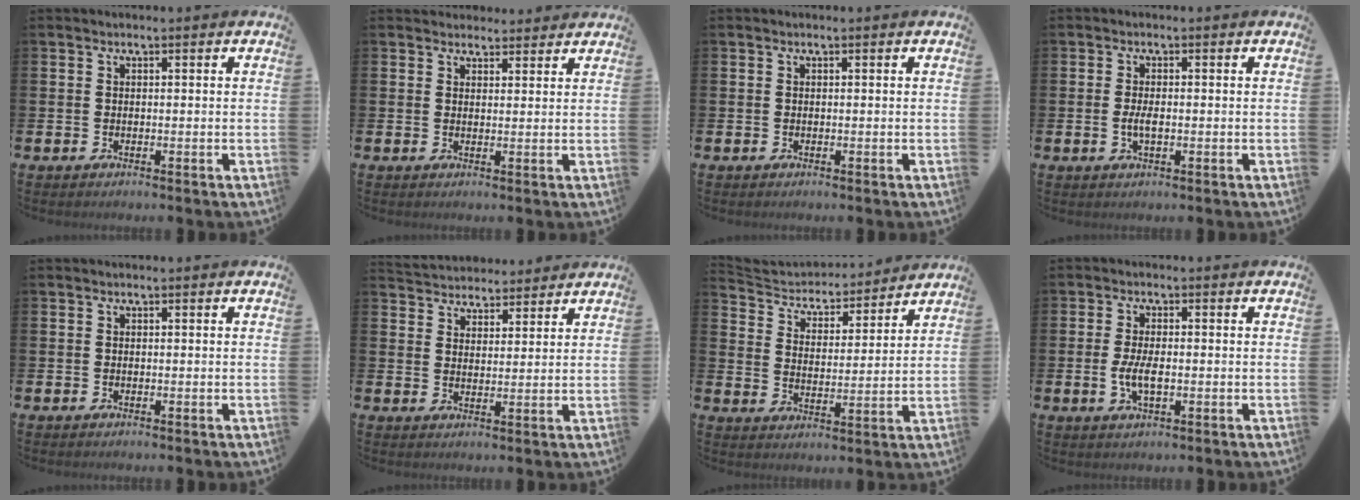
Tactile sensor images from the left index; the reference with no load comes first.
{"total": 2.6, "force": [2.5, 0.8, -0.3], "torque": [0.013, -0.011, 0.043]}
{"total": 0.0}
{"total": 2.2, "force": [-0.2, 0.8, 2.0], "torque": [-0.032, -0.002, -0.006]}
{"total": 0.0}
{"total": 4.2, "force": [4.1, 1.1, -0.5], "torque": [-0.009, -0.020, 0.074]}
{"total": 4.7, "force": [4.5, 1.5, 0.3], "torque": [-0.034, -0.042, 0.072]}
{"total": 3.8, "force": [-0.5, 1.6, 3.4], "torque": [-0.063, -0.001, -0.012]}